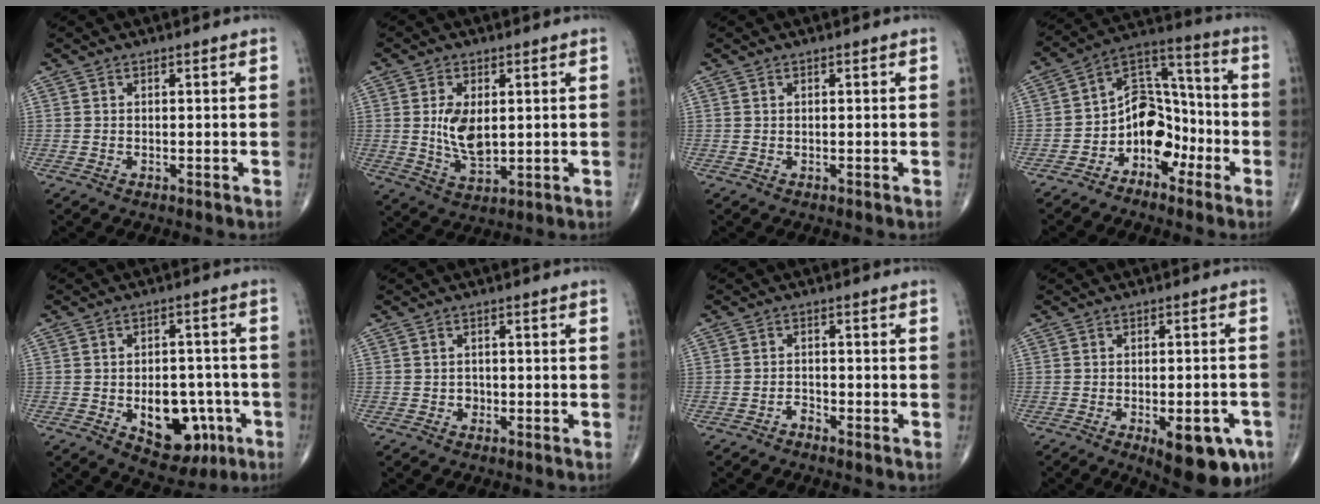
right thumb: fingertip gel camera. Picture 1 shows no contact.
{"total": 8.1, "force": [0.9, 4.5, 6.7], "torque": [-0.119, -0.014, 0.025]}
{"total": 0.0}
{"total": 11.5, "force": [-4.9, 8.2, 6.5], "torque": [-0.062, 0.079, -0.097]}
{"total": 12.8, "force": [-4.3, 7.9, 9.0], "torque": [-0.086, 0.027, -0.044]}
{"total": 1.3, "force": [-0.4, 1.1, 0.4], "torque": [0.001, 0.005, -0.008]}
{"total": 1.3, "force": [-1.2, 0.5, 0.2], "torque": [-0.004, 0.006, -0.024]}
{"total": 12.1, "force": [-5.7, 4.8, 9.6], "torque": [-0.102, 0.012, -0.066]}